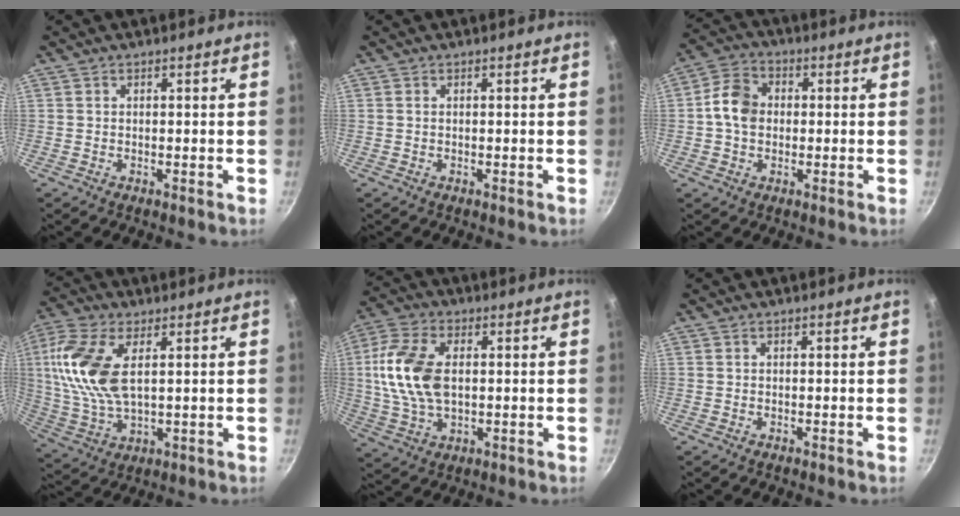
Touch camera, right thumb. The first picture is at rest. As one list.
[{"total": 0.0}, {"total": 7.8, "force": [0.1, 6.1, 4.9], "torque": [-0.071, 0.018, -0.012]}, {"total": 14.4, "force": [3.5, 7.3, 11.9], "torque": [-0.240, -0.004, 0.070]}, {"total": 13.8, "force": [1.4, 8.2, 11.0], "torque": [-0.216, 0.007, 0.022]}, {"total": 0.0}]